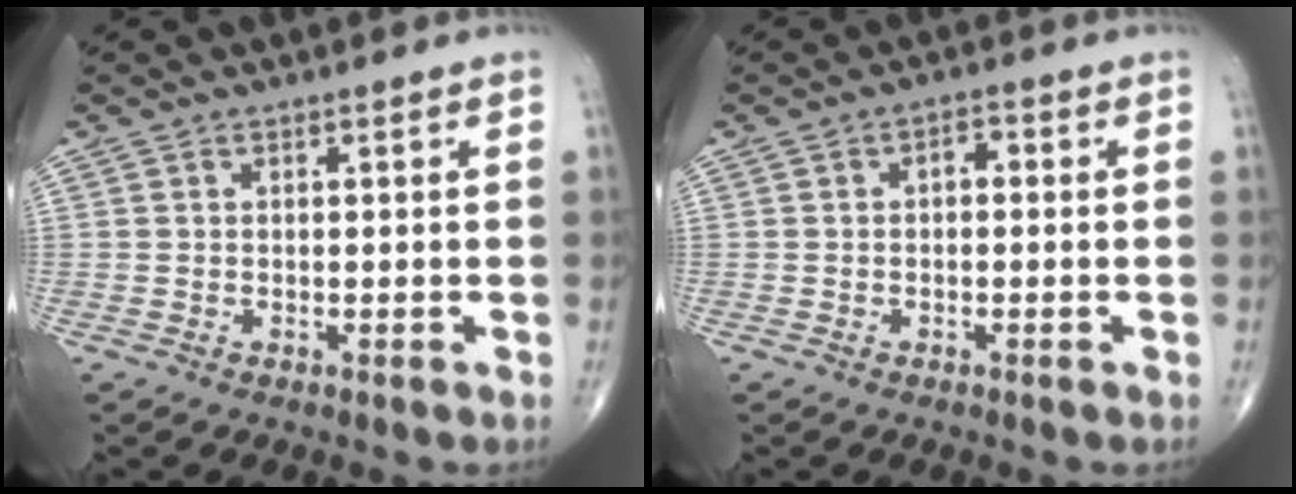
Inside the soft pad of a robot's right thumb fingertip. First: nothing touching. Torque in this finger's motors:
{"motor_torque": [0.76, 1.75, 0.10, -0.21, -0.01]}